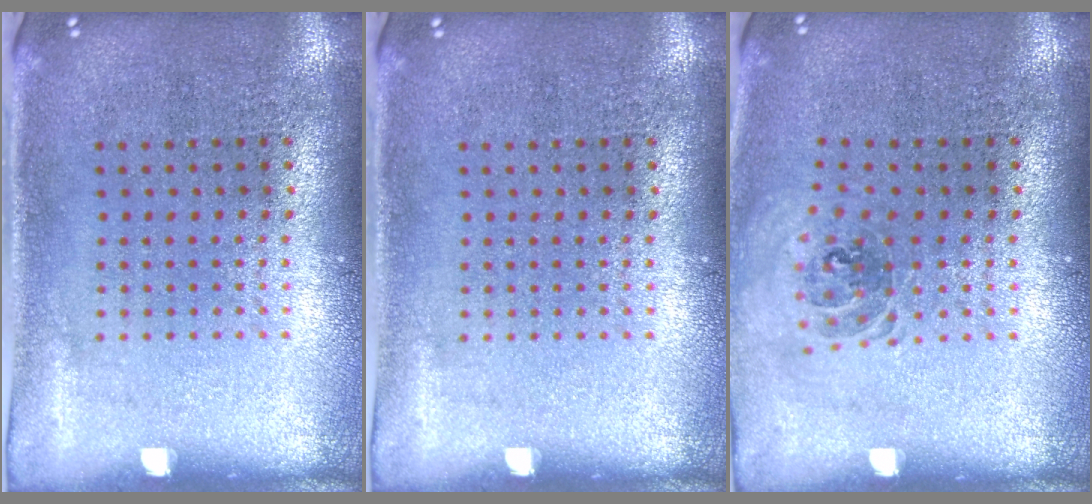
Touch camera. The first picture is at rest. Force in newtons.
{"total": 0.0}
{"total": 0.9, "press": 0.8, "slide": 0.3}